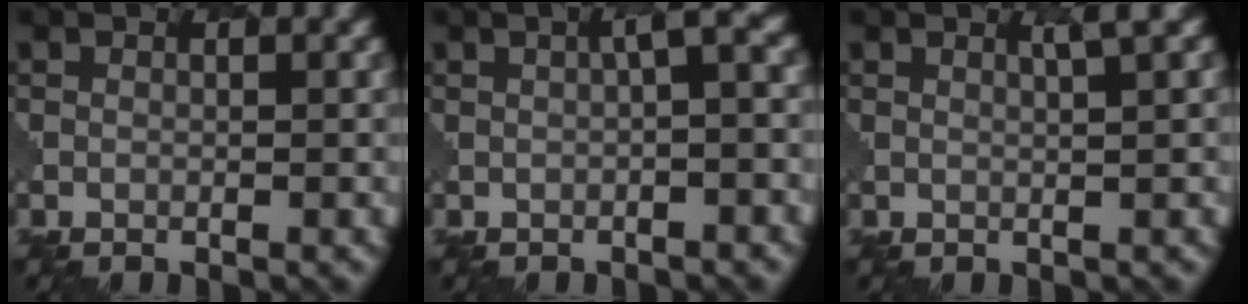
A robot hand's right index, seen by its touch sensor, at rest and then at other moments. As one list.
[{"total": 2.9, "force": [0.2, 0.5, 2.8], "torque": [-0.034, 0.014, 0.001]}, {"total": 1.6, "force": [0.8, 0.2, 1.3], "torque": [-0.017, 0.003, 0.014]}]